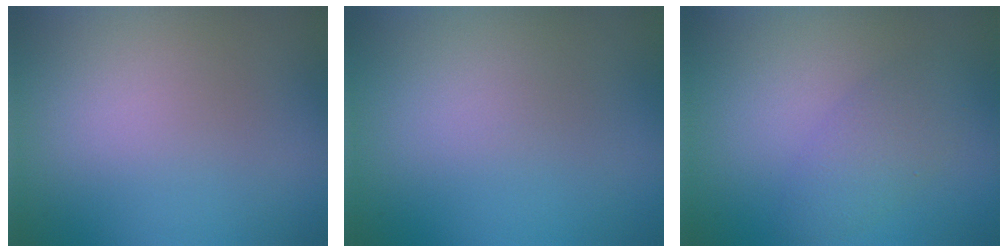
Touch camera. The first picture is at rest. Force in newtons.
{"total": 0.0}
{"total": 2.8, "press": 2.8, "slide": 0.2}